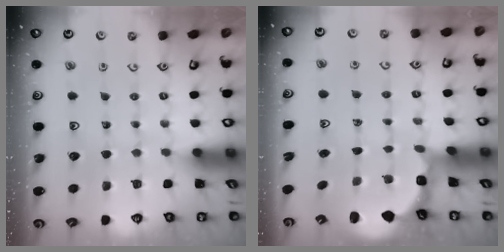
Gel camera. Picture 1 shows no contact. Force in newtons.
{"total": 2.7, "press": 2.0, "slide": 1.7}